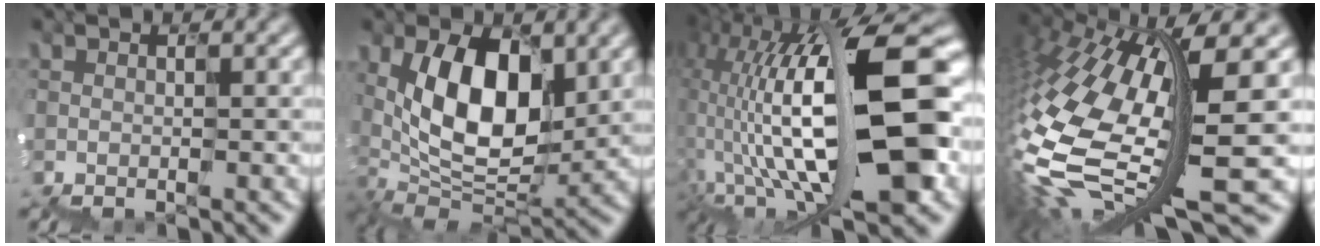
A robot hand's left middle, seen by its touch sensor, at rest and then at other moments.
{"total": 7.9, "force": [1.8, 4.7, 6.1], "torque": [-0.123, -0.006, 0.028]}
{"total": 15.7, "force": [1.6, 8.0, 13.4], "torque": [-0.270, 0.004, 0.035]}
{"total": 12.1, "force": [-1.7, 3.8, 11.4], "torque": [-0.288, -0.006, -0.022]}